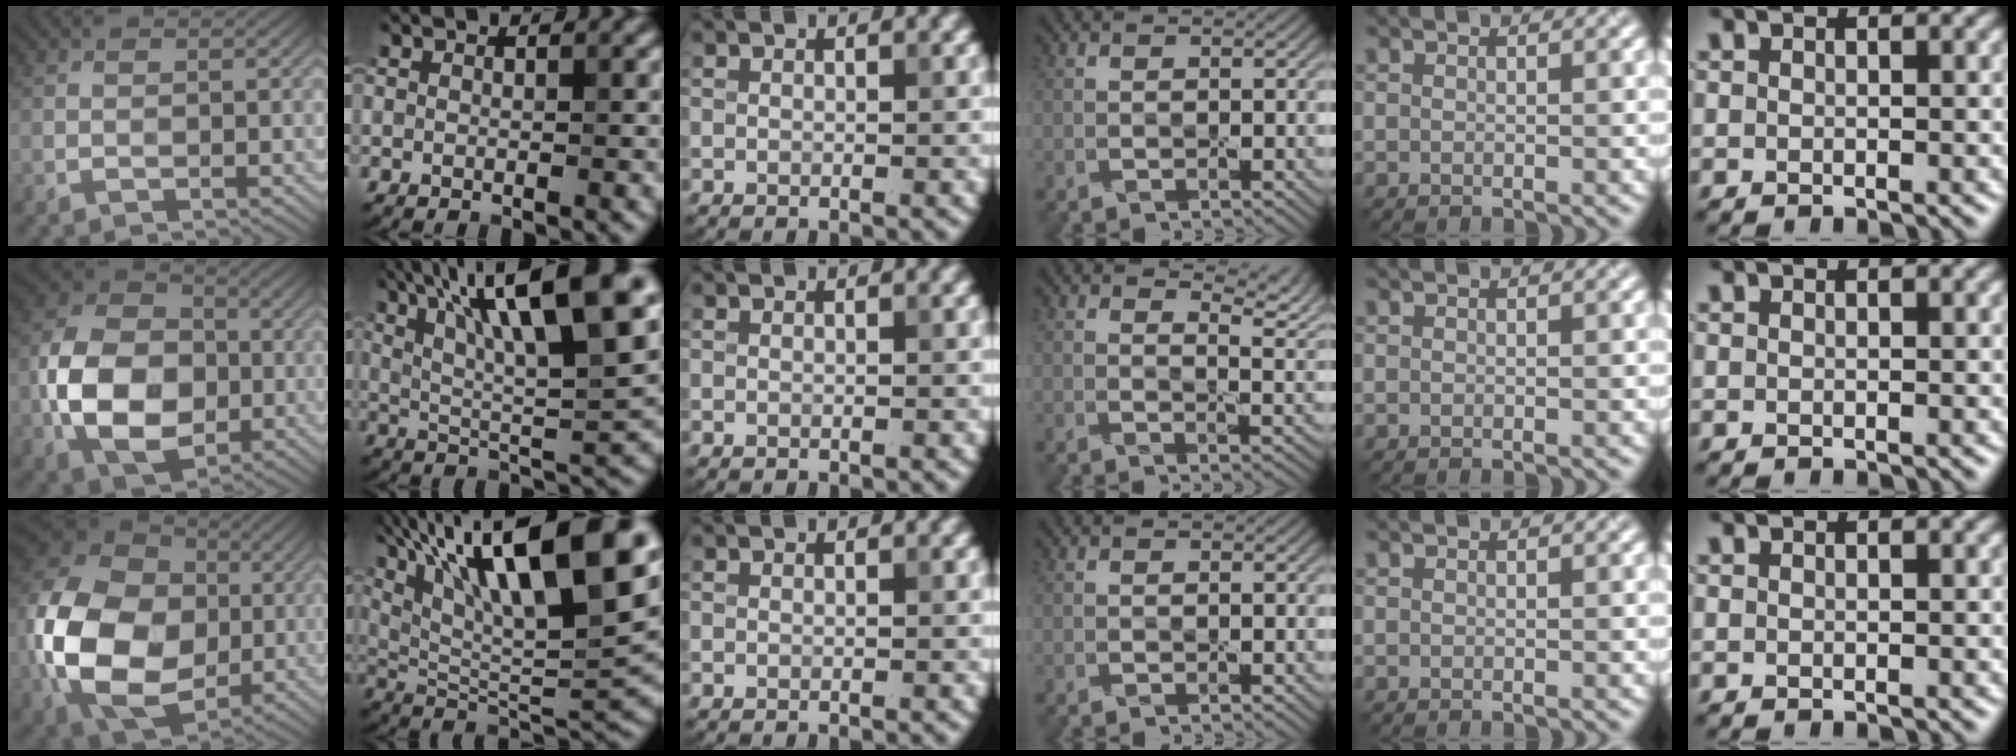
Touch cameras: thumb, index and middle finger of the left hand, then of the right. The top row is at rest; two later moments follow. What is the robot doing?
{"motion": "peel", "object": "plastic wrap"}